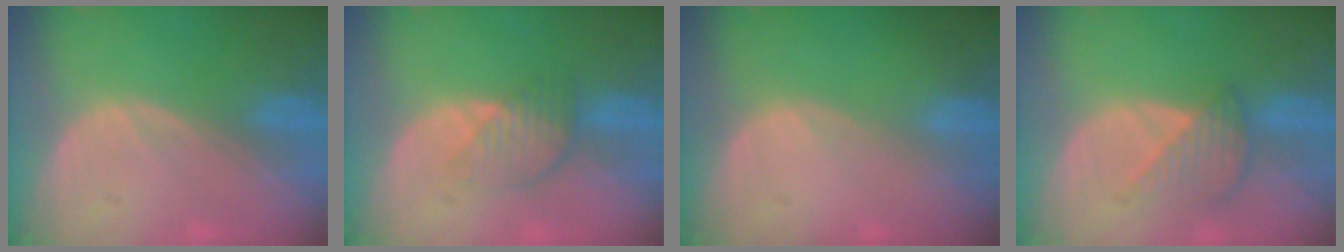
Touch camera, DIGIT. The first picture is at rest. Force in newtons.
{"total": 3.9, "press": 3.6, "slide": 1.4}
{"total": 0.0}
{"total": 4.5, "press": 4.2, "slide": 1.7}